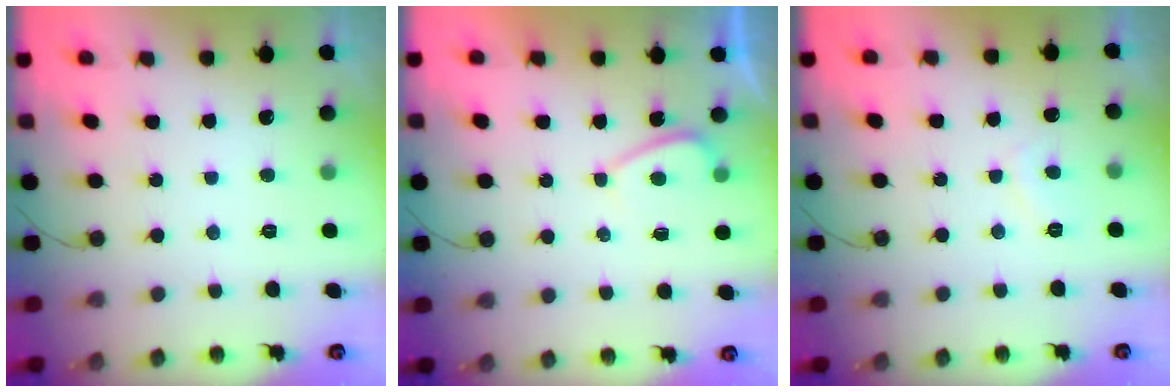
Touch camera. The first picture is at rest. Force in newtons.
{"total": 2.0, "press": 1.9, "slide": 0.7}
{"total": 2.0, "press": 1.9, "slide": 0.7}